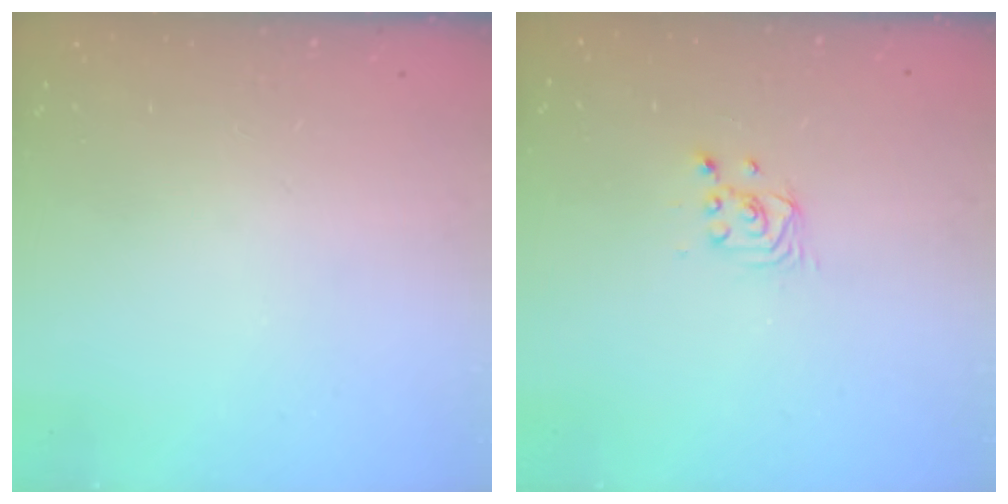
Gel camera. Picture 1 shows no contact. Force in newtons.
{"total": 2.2, "press": 2.2, "slide": 0.3}